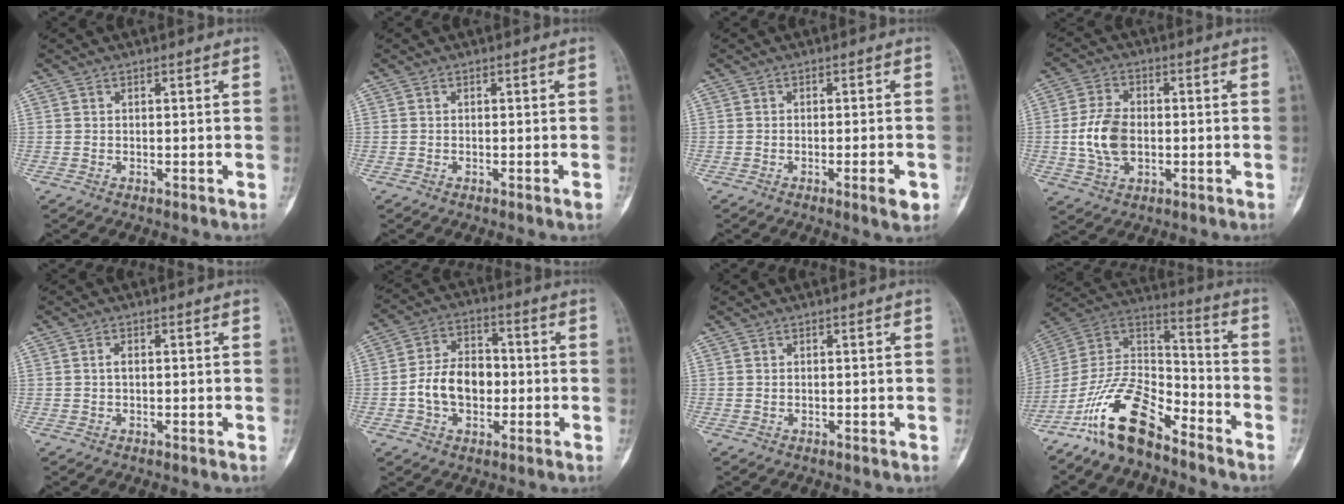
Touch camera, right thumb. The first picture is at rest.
{"total": 0.9, "force": [-0.5, -0.1, 0.7], "torque": [-0.015, -0.002, -0.006]}
{"total": 3.9, "force": [-1.6, 0.6, 3.5], "torque": [-0.048, 0.001, -0.021]}
{"total": 9.1, "force": [-0.8, 5.9, 6.9], "torque": [-0.131, 0.007, -0.014]}
{"total": 1.2, "force": [0.0, 0.7, 1.0], "torque": [-0.020, 0.002, -0.001]}
{"total": 10.6, "force": [-1.5, 7.5, 7.4], "torque": [-0.110, 0.028, -0.033]}
{"total": 0.0}
{"total": 16.3, "force": [-11.6, 6.4, 9.5], "torque": [-0.165, 0.090, -0.222]}